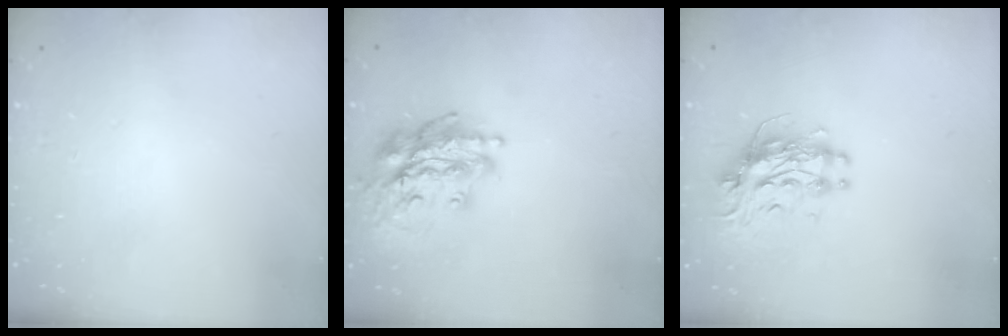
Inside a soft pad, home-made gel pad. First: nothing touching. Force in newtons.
{"total": 17.5, "press": 17.4, "slide": 1.8}
{"total": 10.7, "press": 10.7, "slide": 0.9}